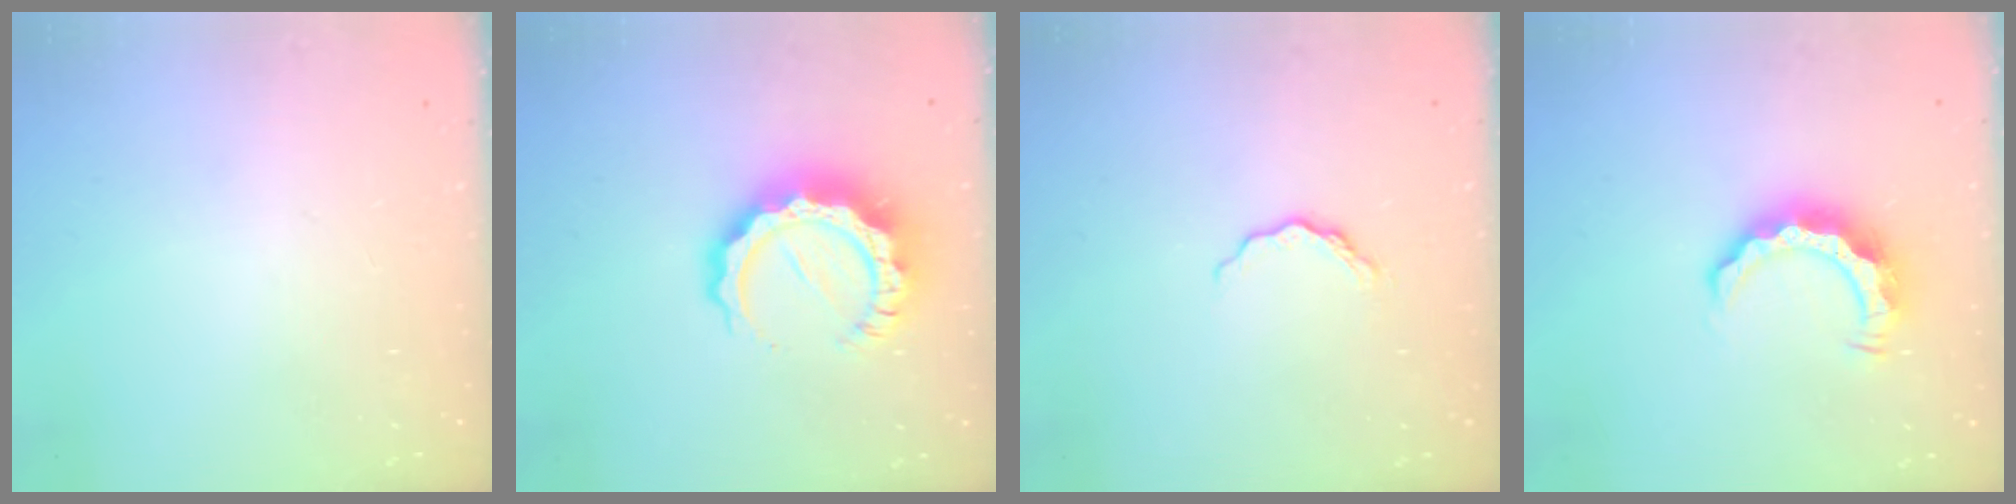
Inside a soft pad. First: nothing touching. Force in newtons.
{"total": 12.1, "press": 12.0, "slide": 1.3}
{"total": 6.7, "press": 6.7, "slide": 0.6}
{"total": 8.4, "press": 8.4, "slide": 0.5}